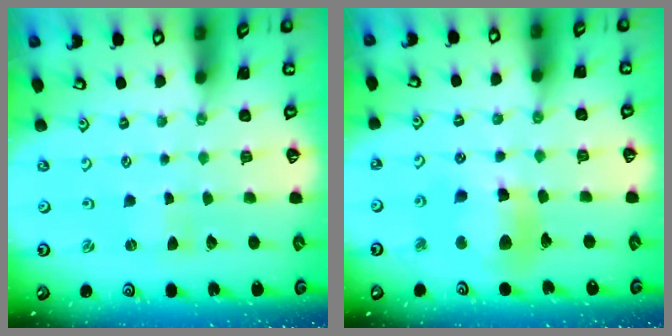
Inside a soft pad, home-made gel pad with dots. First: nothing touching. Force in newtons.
{"total": 15.1, "press": 15.0, "slide": 2.0}